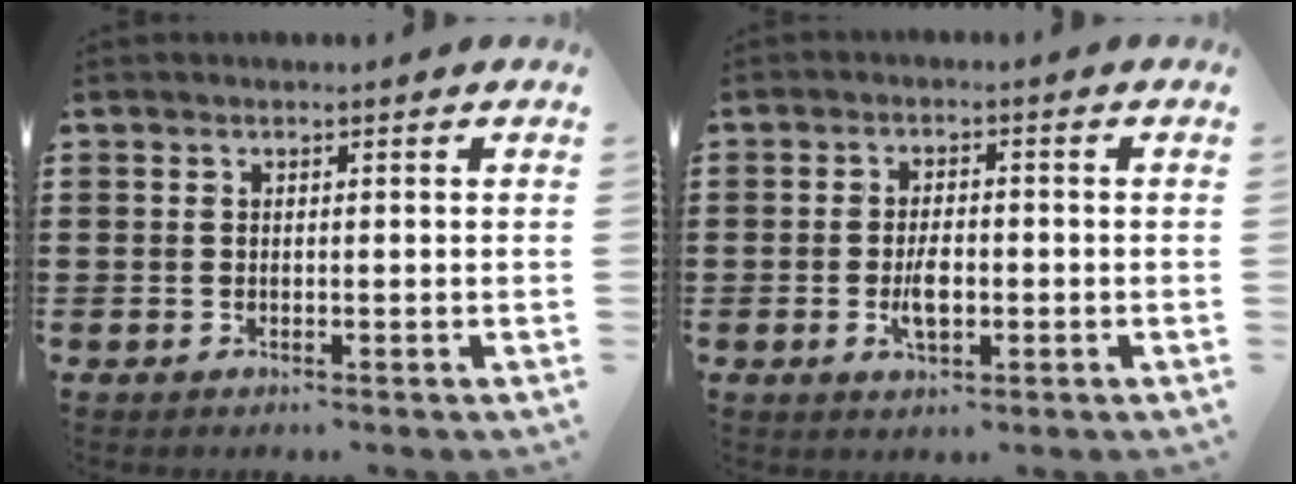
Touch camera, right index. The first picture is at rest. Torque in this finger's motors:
{"motor_torque": [1.86, 0.28, 0.61, 0.15]}